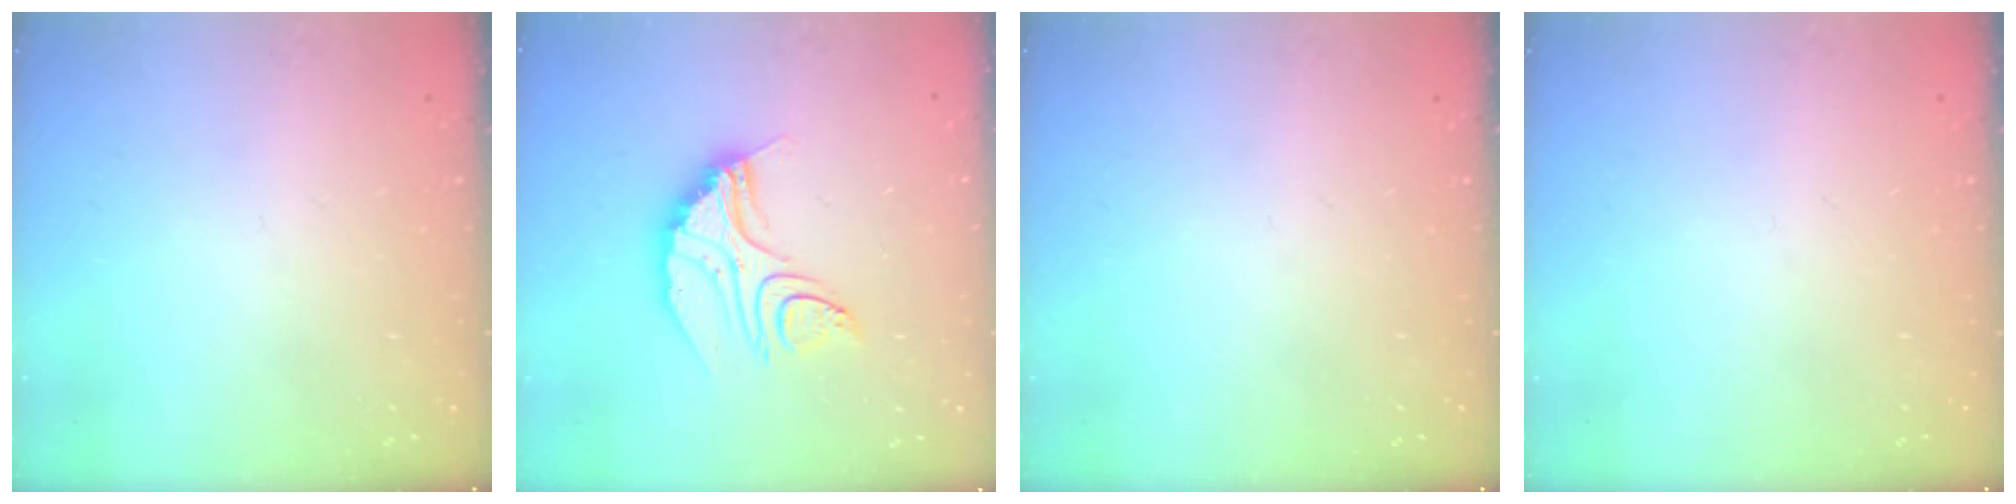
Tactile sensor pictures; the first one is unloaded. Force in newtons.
{"total": 10.8, "press": 10.8, "slide": 0.8}
{"total": 0.0}
{"total": 0.0}